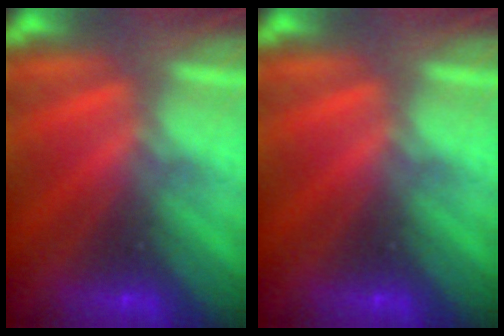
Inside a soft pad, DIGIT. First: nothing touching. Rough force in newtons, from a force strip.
{"total": 0.0}